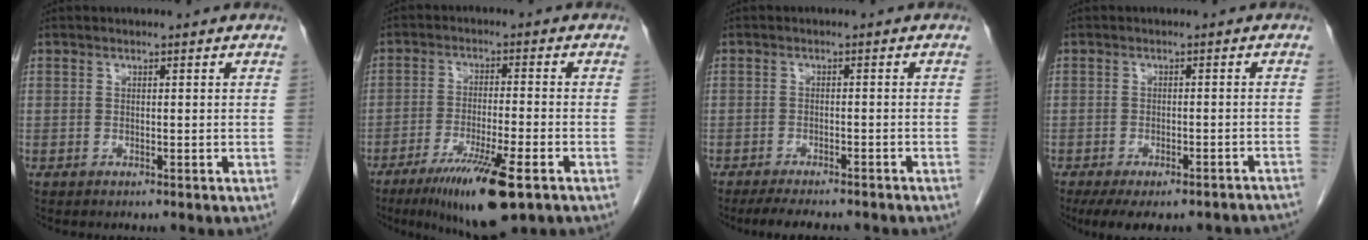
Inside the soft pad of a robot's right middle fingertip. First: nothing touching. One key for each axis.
{"total": 11.7, "fx": -6.7, "fy": 1.1, "fz": 9.5, "tx": -0.167, "ty": -0.030, "tz": -0.108}
{"total": 9.5, "fx": -8.2, "fy": 1.9, "fz": 4.4, "tx": -0.066, "ty": -0.011, "tz": -0.110}
{"total": 15.4, "fx": -12.9, "fy": 4.7, "fz": 7.0, "tx": -0.110, "ty": -0.006, "tz": -0.152}